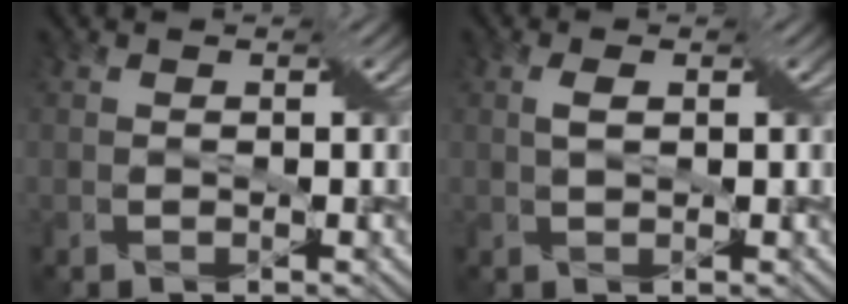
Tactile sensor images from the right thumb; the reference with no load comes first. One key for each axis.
{"total": 1.5, "fx": 0.3, "fy": 0.6, "fz": 1.3, "tx": -0.033, "ty": 0.005, "tz": 0.006}